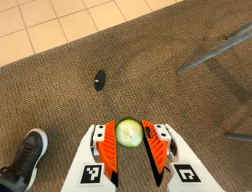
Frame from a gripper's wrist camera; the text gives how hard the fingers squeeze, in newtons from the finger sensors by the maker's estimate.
{"total": 7.0, "left": 7.0, "right": 7.0}